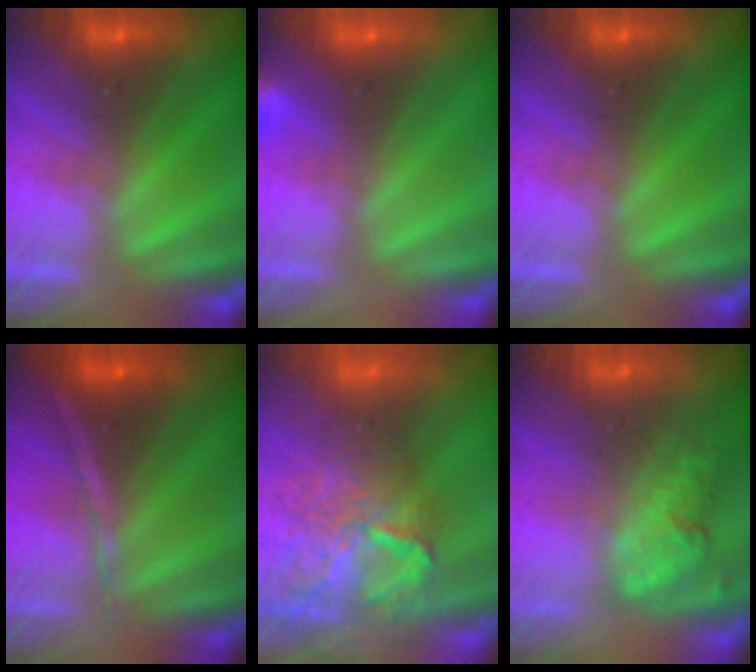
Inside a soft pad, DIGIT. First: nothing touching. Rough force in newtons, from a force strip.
{"total": 2.9}
{"total": 0.0}
{"total": 1.3}
{"total": 9.0}
{"total": 3.2}